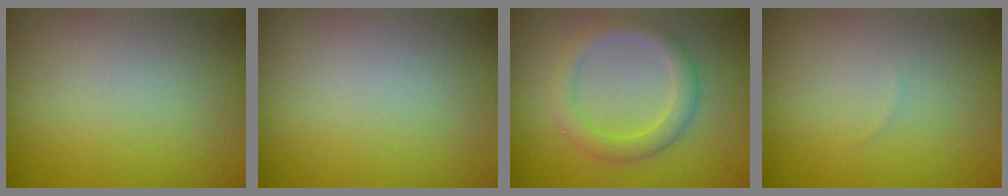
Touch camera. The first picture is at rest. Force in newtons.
{"total": 0.0}
{"total": 1.9, "press": 1.9, "slide": 0.2}
{"total": 0.0}